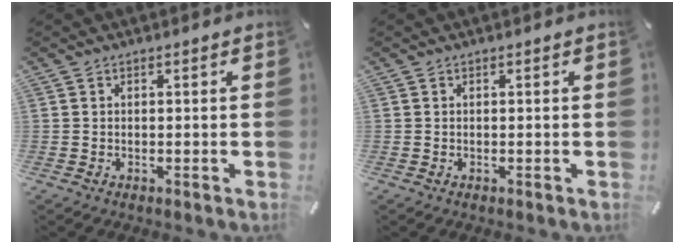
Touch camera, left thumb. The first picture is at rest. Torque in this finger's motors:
{"motor_torque": [-0.03, 0.12, -0.09, 0.03, -0.02]}